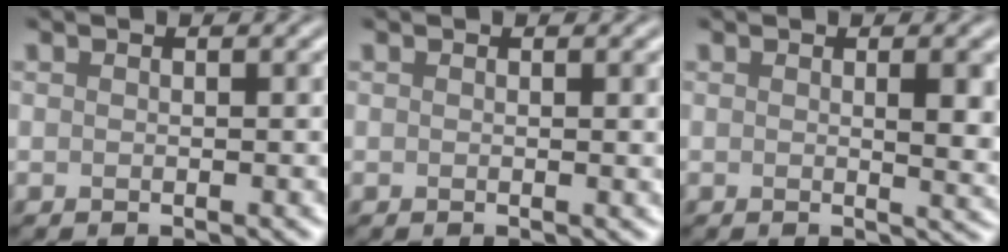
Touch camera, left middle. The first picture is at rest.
{"total": 0.6, "force": [0.2, 0.0, 0.5], "torque": [-0.003, 0.001, 0.000]}
{"total": 3.2, "force": [0.5, 0.8, 3.1], "torque": [-0.037, -0.003, 0.009]}